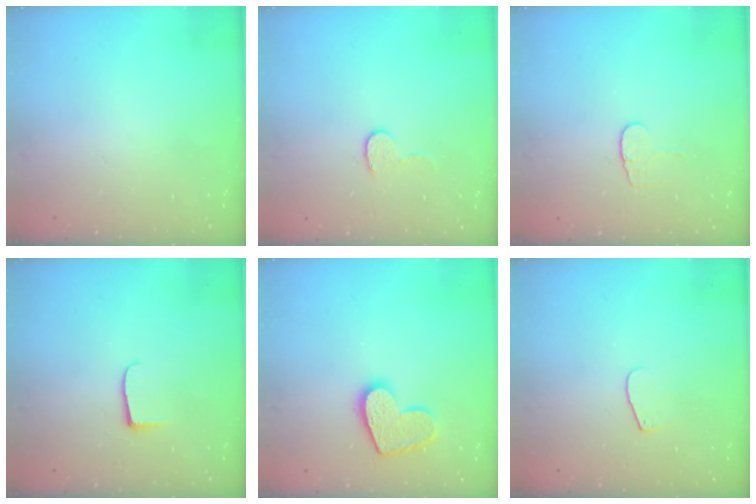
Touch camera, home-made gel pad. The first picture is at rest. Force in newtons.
{"total": 5.6, "press": 5.6, "slide": 0.5}
{"total": 4.8, "press": 4.8, "slide": 0.4}
{"total": 6.1, "press": 6.1, "slide": 0.6}
{"total": 12.1, "press": 12.0, "slide": 0.8}
{"total": 4.8, "press": 4.8, "slide": 0.4}